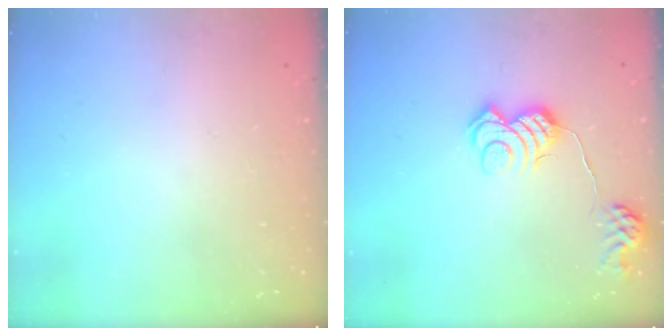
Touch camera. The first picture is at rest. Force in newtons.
{"total": 13.0, "press": 13.0, "slide": 0.4}